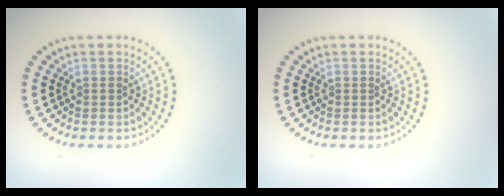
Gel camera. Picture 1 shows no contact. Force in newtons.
{"total": 0.0}